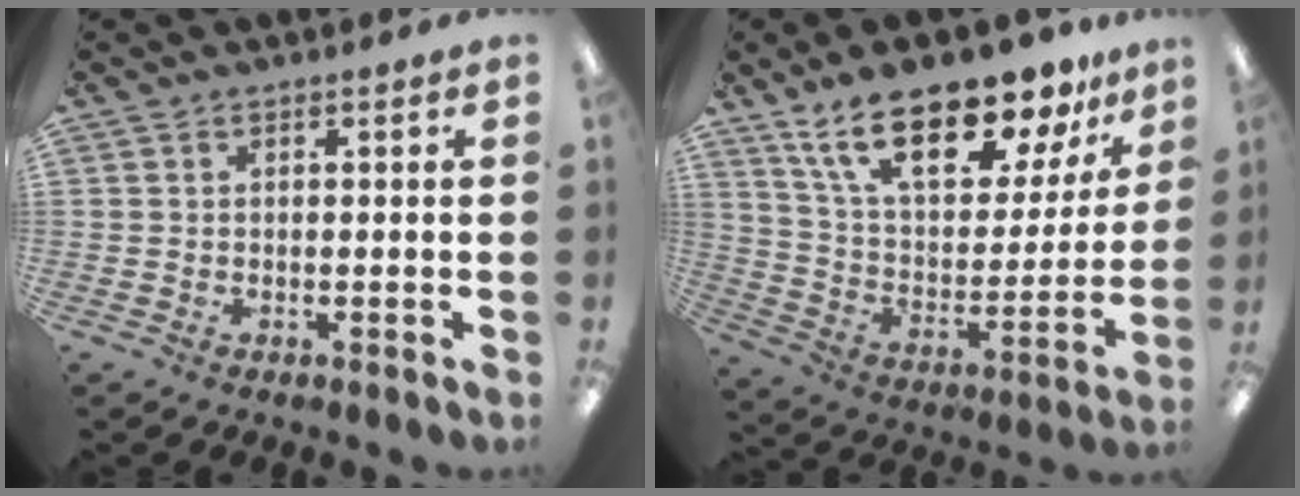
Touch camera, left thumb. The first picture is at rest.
{"total": 22.3, "force": [16.4, 8.3, 12.6], "torque": [-0.221, -0.099, 0.285]}